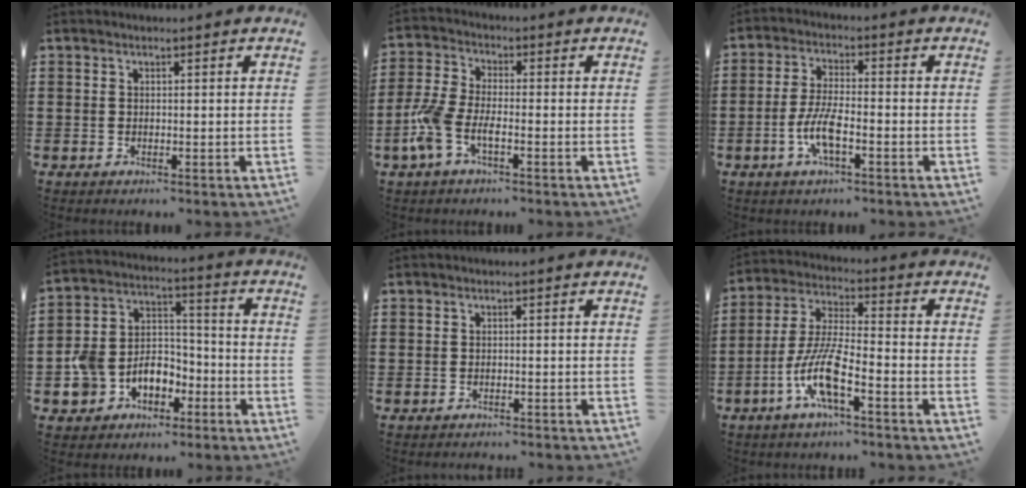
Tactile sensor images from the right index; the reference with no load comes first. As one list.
[{"total": 6.0, "force": [-2.6, 2.2, 4.9], "torque": [-0.131, -0.014, -0.054]}, {"total": 6.2, "force": [-2.4, 1.7, 5.5], "torque": [-0.125, -0.008, -0.050]}, {"total": 7.4, "force": [-3.1, 6.3, 2.3], "torque": [-0.071, 0.014, -0.056]}, {"total": 0.9, "force": [-0.9, 0.0, -0.1], "torque": [-0.001, 0.001, -0.020]}, {"total": 9.3, "force": [-4.7, 1.8, 7.8], "torque": [-0.182, -0.011, -0.094]}]